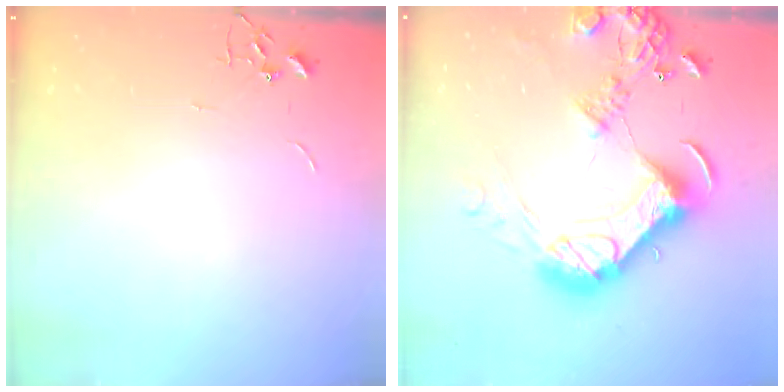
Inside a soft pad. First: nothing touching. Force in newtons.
{"total": 23.5, "press": 23.3, "slide": 3.0}